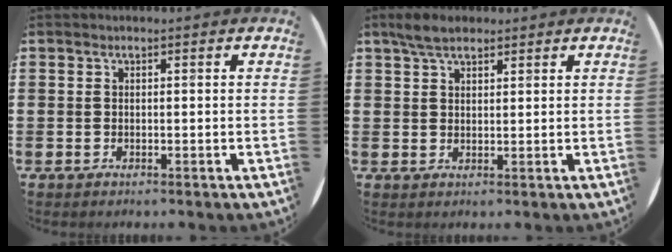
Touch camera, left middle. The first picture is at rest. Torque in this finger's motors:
{"motor_torque": [0.80, -0.92, 0.04, 0.01]}